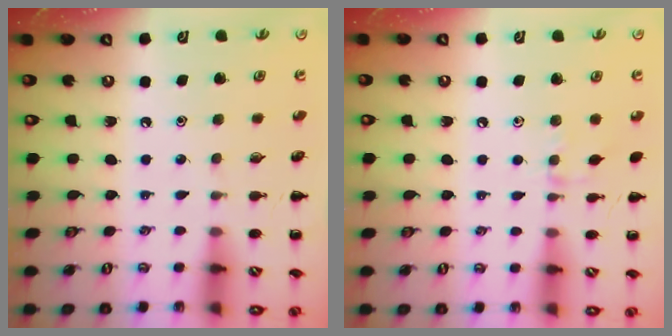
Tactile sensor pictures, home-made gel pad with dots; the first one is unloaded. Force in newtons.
{"total": 5.0, "press": 4.9, "slide": 1.2}